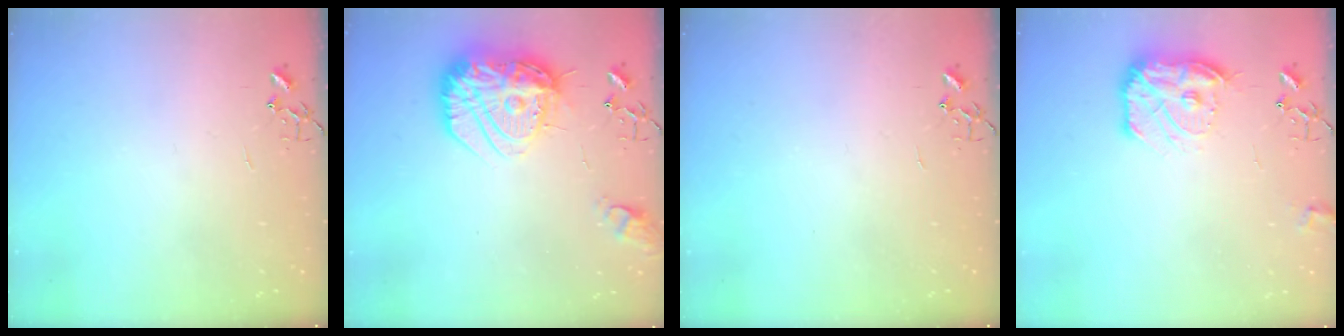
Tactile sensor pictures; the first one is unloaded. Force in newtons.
{"total": 20.4, "press": 20.3, "slide": 1.9}
{"total": 0.0}
{"total": 13.9, "press": 13.9, "slide": 0.8}